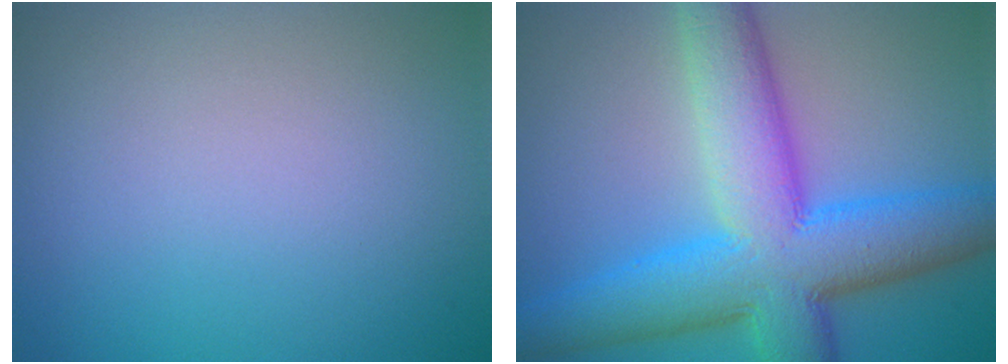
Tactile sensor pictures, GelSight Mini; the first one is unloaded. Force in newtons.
{"total": 11.9, "press": 11.9, "slide": 0.2}